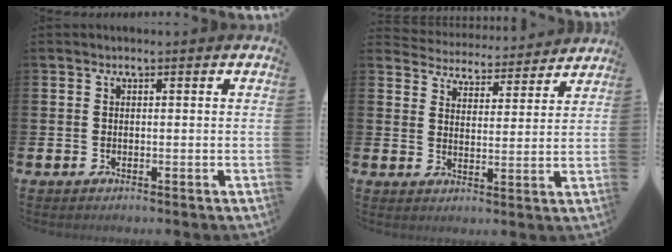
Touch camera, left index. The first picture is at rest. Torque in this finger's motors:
{"motor_torque": [0.37, -0.99, -0.32, -0.14]}